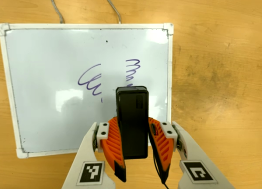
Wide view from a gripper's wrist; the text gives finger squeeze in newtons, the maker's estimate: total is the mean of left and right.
{"total": 7.1, "left": 6.2, "right": 8.0}